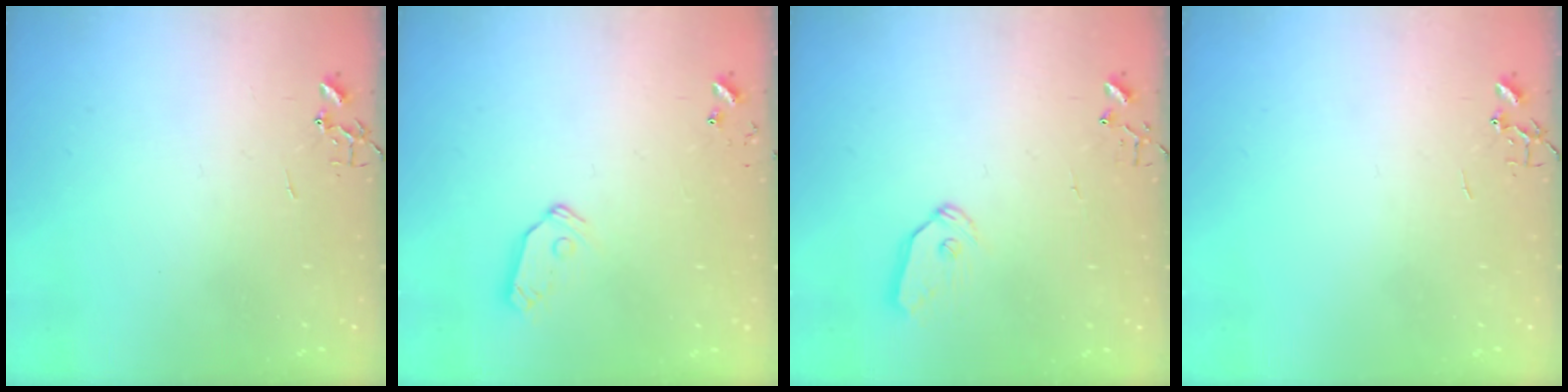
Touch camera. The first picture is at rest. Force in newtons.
{"total": 7.2, "press": 7.2, "slide": 0.3}
{"total": 7.2, "press": 7.2, "slide": 0.4}
{"total": 0.0}